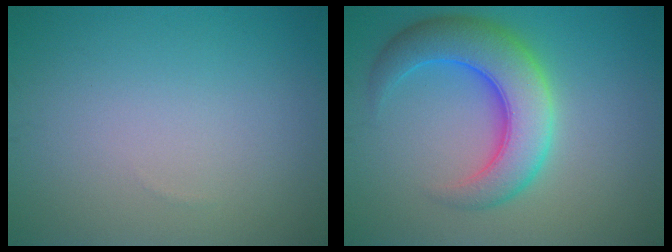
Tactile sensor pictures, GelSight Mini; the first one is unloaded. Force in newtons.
{"total": 7.6, "press": 7.6, "slide": 0.3}